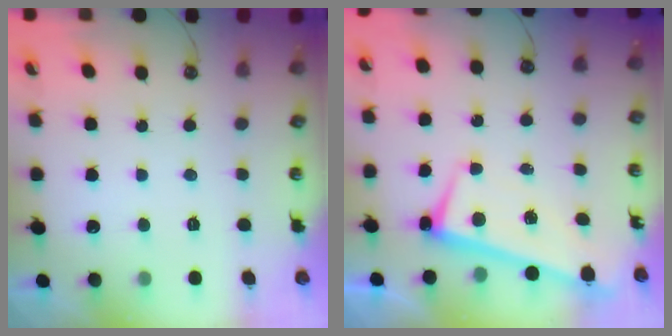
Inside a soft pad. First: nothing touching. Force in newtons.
{"total": 1.0, "press": 0.8, "slide": 0.5}